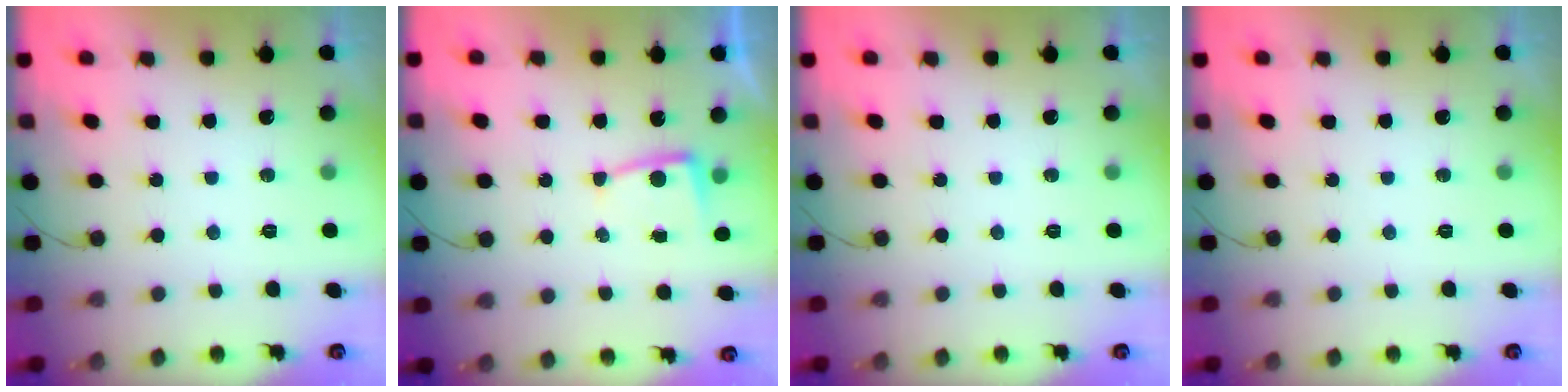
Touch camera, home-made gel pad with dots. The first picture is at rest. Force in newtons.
{"total": 3.7, "press": 3.7, "slide": 0.4}
{"total": 0.0}
{"total": 0.0}